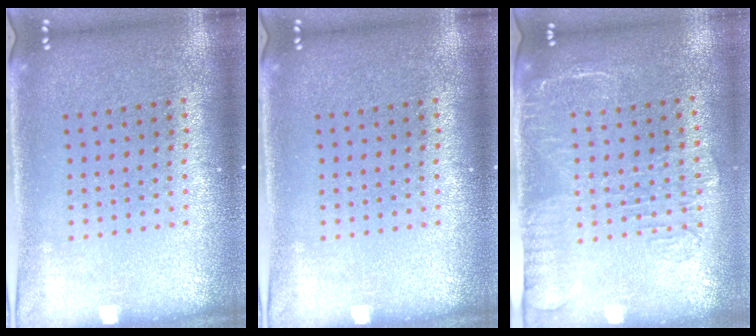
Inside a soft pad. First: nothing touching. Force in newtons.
{"total": 0.0}
{"total": 1.9, "press": 1.6, "slide": 1.0}